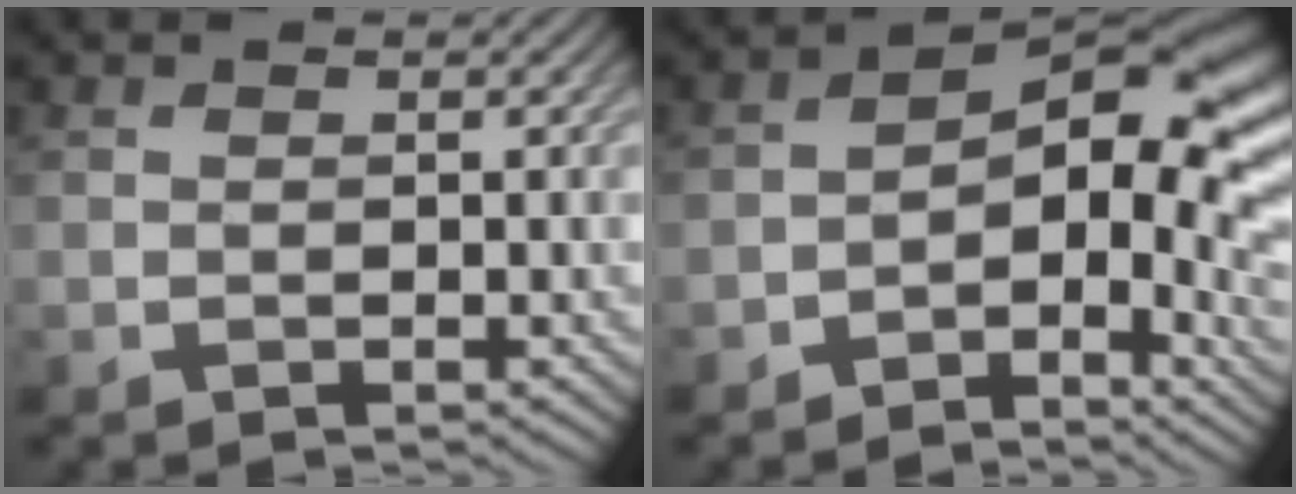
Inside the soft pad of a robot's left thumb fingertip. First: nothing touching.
{"total": 12.1, "force": [-1.9, 6.3, 10.2], "torque": [-0.123, 0.000, -0.030]}